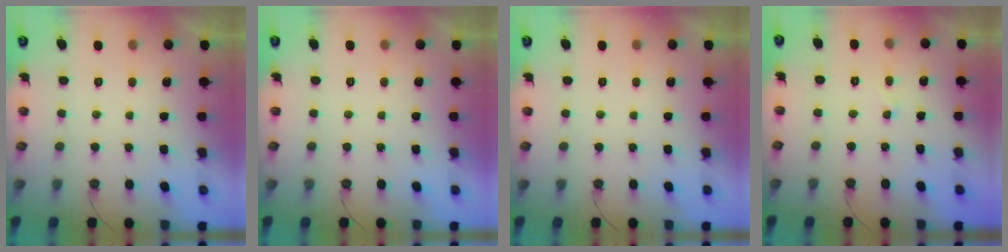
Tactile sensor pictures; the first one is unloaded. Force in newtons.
{"total": 1.7, "press": 1.7, "slide": 0.0}
{"total": 0.0}
{"total": 2.8, "press": 2.8, "slide": 0.2}